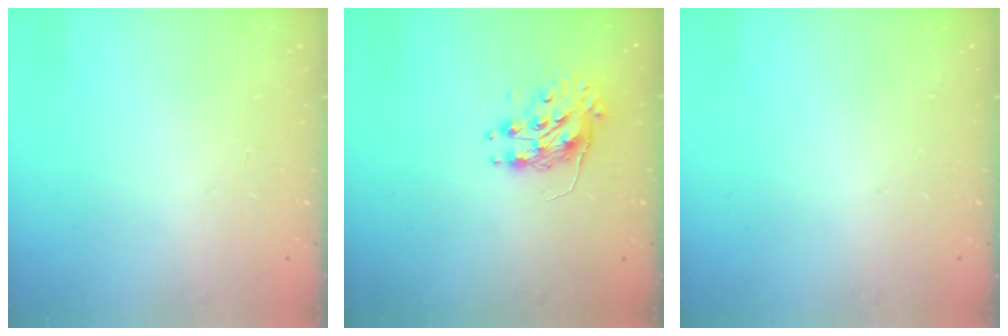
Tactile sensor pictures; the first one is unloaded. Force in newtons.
{"total": 8.7, "press": 8.7, "slide": 0.8}
{"total": 0.0}